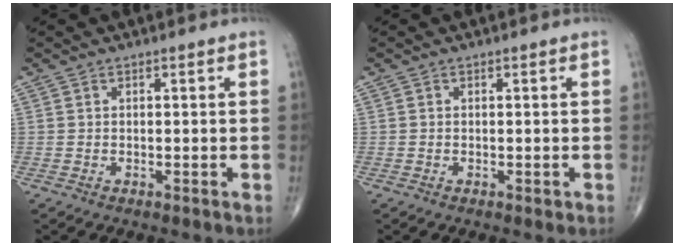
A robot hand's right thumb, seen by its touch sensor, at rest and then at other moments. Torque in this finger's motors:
{"motor_torque": [-0.22, 0.02, -0.15, -0.07, -0.02]}